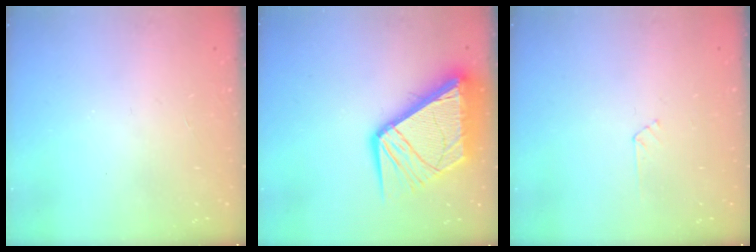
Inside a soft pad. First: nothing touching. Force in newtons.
{"total": 20.5, "press": 20.4, "slide": 2.4}
{"total": 3.0, "press": 3.0, "slide": 0.3}